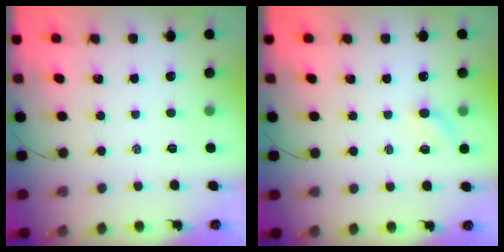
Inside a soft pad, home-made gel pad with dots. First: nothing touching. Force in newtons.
{"total": 4.9, "press": 4.8, "slide": 0.9}